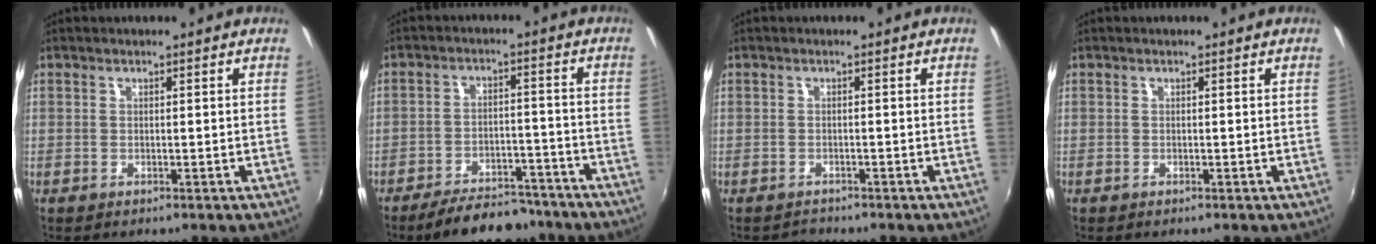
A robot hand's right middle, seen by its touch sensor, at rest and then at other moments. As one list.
[{"total": 12.2, "force": [-10.3, 4.3, 4.9], "torque": [-0.099, 0.015, -0.139]}, {"total": 1.5, "force": [-1.4, 0.5, -0.3], "torque": [0.001, 0.004, -0.021]}, {"total": 0.0}]